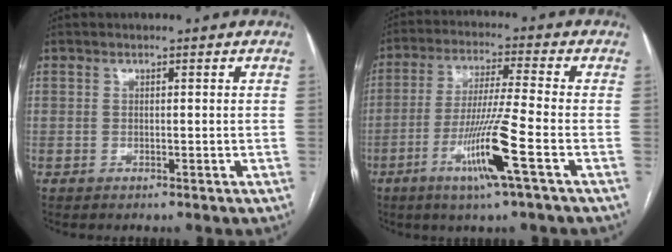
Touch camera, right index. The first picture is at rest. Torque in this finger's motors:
{"motor_torque": [0.98, -0.17, 0.89, 0.21]}